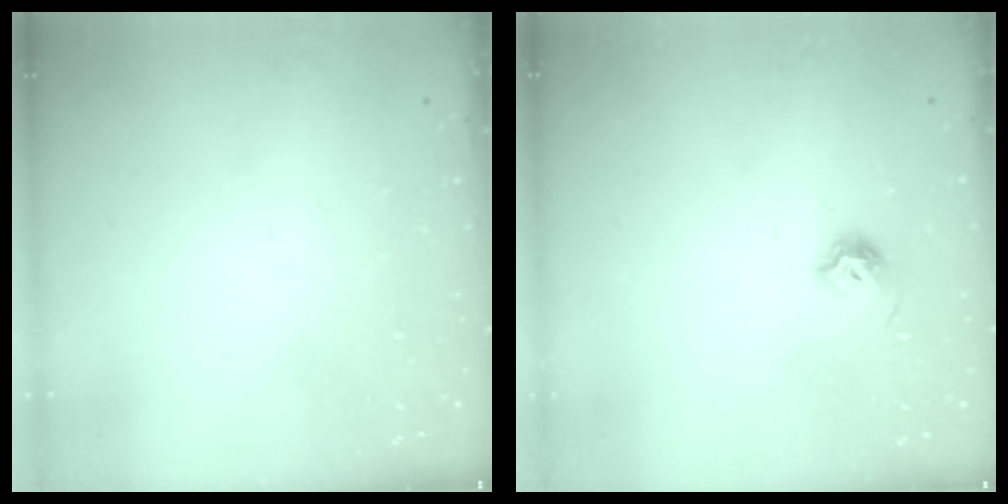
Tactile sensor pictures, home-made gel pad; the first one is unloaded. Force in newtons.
{"total": 6.7, "press": 6.6, "slide": 1.0}